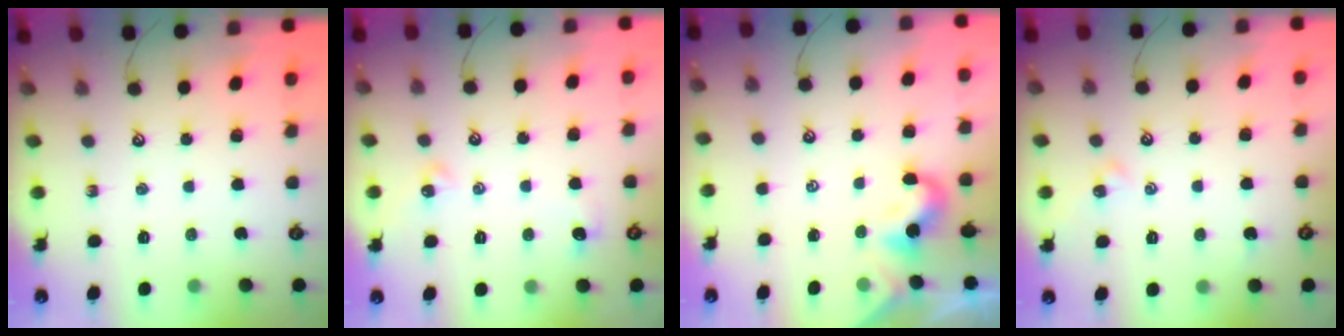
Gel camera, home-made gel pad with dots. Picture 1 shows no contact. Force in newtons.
{"total": 2.9, "press": 2.8, "slide": 0.6}
{"total": 0.0}
{"total": 1.8, "press": 1.7, "slide": 0.6}